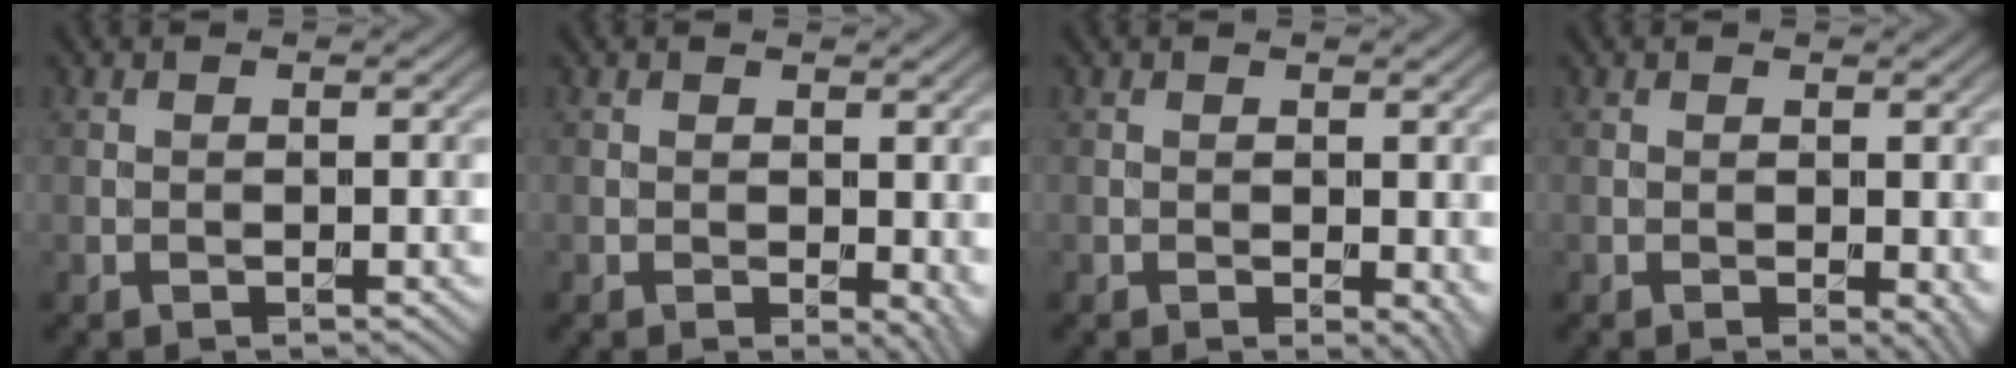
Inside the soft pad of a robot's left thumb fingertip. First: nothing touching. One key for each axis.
{"total": 3.4, "fx": -0.1, "fy": 2.0, "fz": 2.8, "tx": -0.028, "ty": -0.008, "tz": 0.000}
{"total": 2.5, "fx": -0.1, "fy": 1.3, "fz": 2.1, "tx": -0.021, "ty": -0.006, "tz": 0.001}
{"total": 2.5, "fx": -0.2, "fy": 1.4, "fz": 2.1, "tx": -0.021, "ty": -0.007, "tz": 0.000}